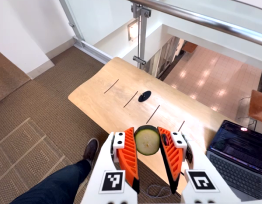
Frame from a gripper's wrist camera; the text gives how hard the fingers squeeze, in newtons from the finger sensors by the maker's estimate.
{"total": 11.5, "left": 11.4, "right": 11.7}